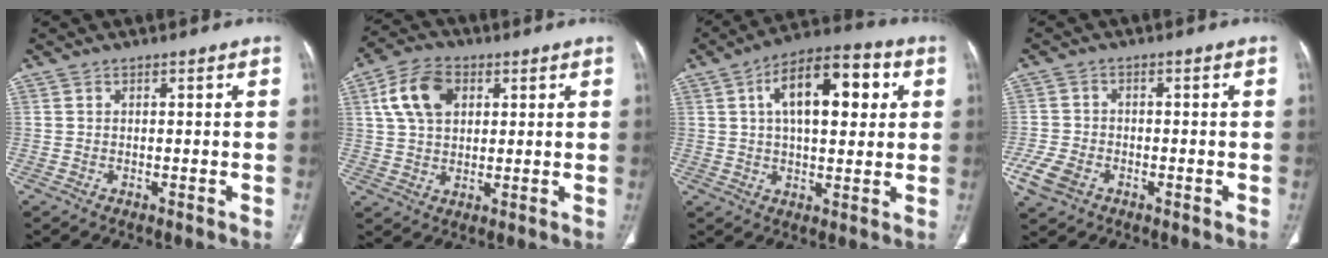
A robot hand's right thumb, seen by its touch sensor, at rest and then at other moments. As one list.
[{"total": 10.2, "force": [3.3, 6.8, 6.8], "torque": [-0.116, 0.005, 0.057]}, {"total": 15.9, "force": [4.4, 7.5, 13.3], "torque": [-0.185, 0.016, 0.064]}, {"total": 6.0, "force": [-2.7, 4.2, 3.3], "torque": [-0.075, 0.011, -0.048]}]